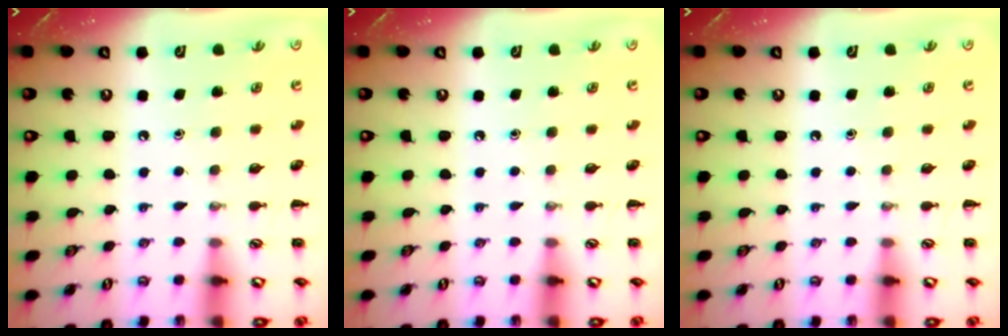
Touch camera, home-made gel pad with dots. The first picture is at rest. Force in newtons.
{"total": 0.0}
{"total": 0.0}